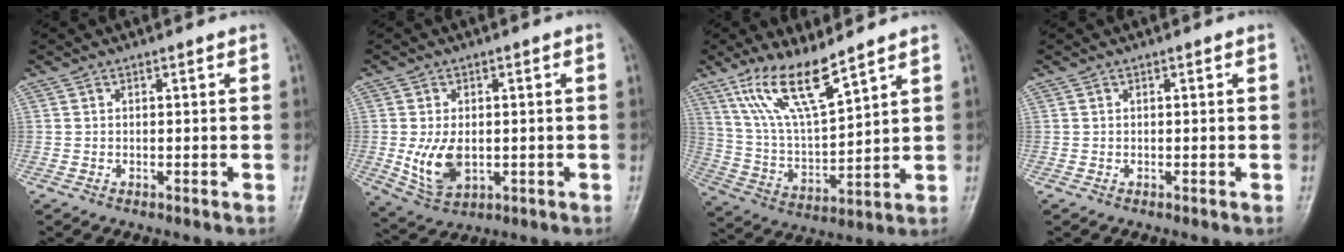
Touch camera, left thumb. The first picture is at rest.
{"total": 8.1, "force": [-0.9, 5.1, 6.3], "torque": [-0.110, -0.005, -0.002]}
{"total": 12.8, "force": [9.0, 2.8, 8.7], "torque": [-0.160, -0.048, 0.191]}
{"total": 0.0}